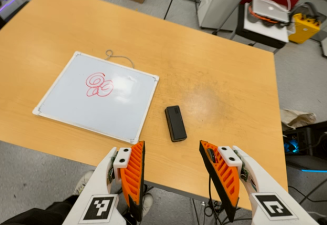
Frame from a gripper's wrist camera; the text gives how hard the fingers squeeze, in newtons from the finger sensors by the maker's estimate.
{"total": 0.0}